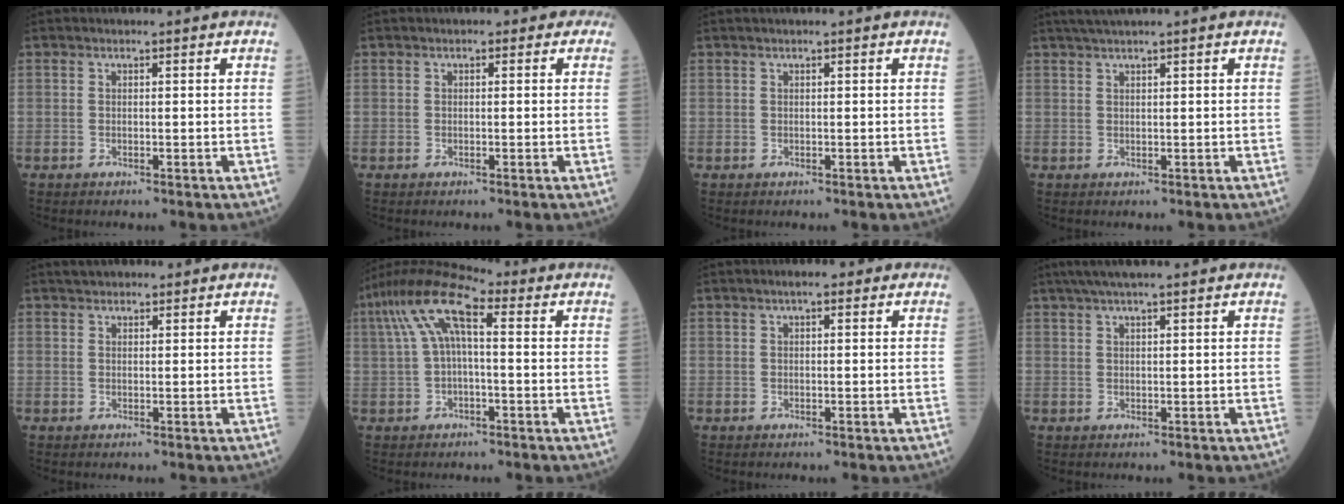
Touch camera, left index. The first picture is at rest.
{"total": 1.0, "force": [0.2, 0.8, 0.6], "torque": [-0.001, 0.006, -0.006]}
{"total": 0.0}
{"total": 2.6, "force": [2.0, -0.7, 1.6], "torque": [-0.033, 0.014, 0.042]}
{"total": 2.7, "force": [2.3, 1.1, 1.0], "torque": [-0.014, 0.024, 0.033]}
{"total": 10.0, "force": [2.4, 2.7, 9.3], "torque": [-0.192, 0.047, 0.039]}
{"total": 2.1, "force": [1.1, 0.8, 1.6], "torque": [-0.027, 0.014, 0.012]}
{"total": 6.9, "force": [5.4, 0.0, 4.2], "torque": [-0.066, 0.037, 0.088]}